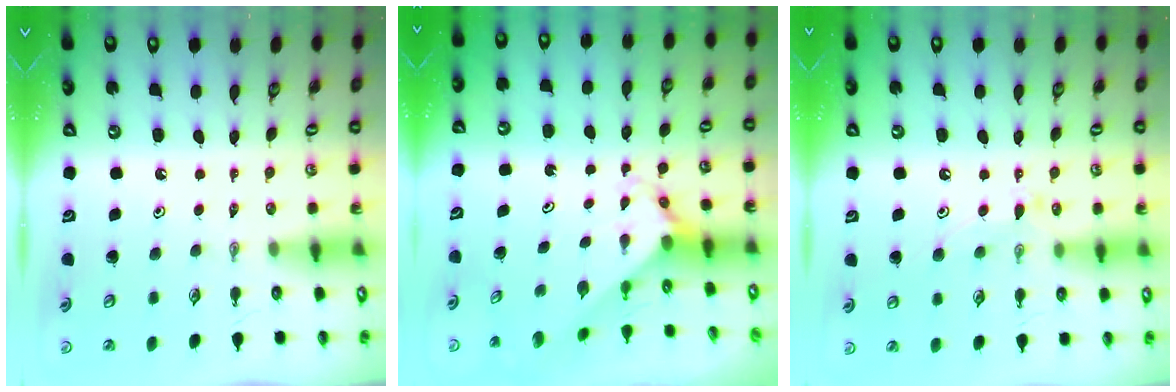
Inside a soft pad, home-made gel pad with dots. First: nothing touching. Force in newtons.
{"total": 3.4, "press": 3.4, "slide": 0.3}
{"total": 9.8, "press": 9.7, "slide": 0.9}